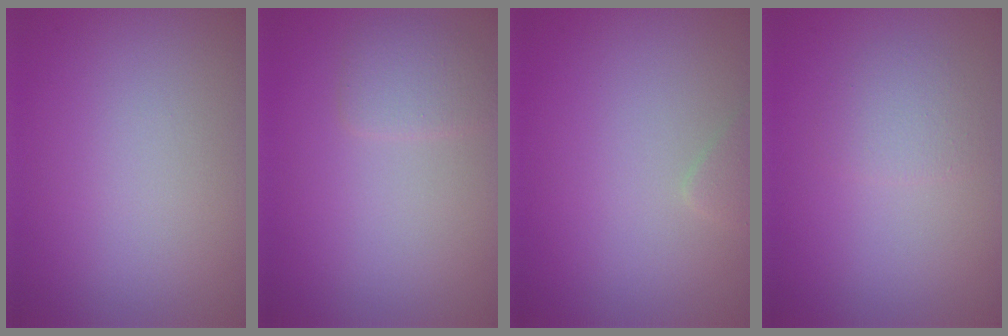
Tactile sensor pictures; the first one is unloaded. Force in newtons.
{"total": 1.7, "press": 1.7, "slide": 0.1}
{"total": 0.8, "press": 0.8, "slide": 0.0}
{"total": 1.6, "press": 1.6, "slide": 0.0}